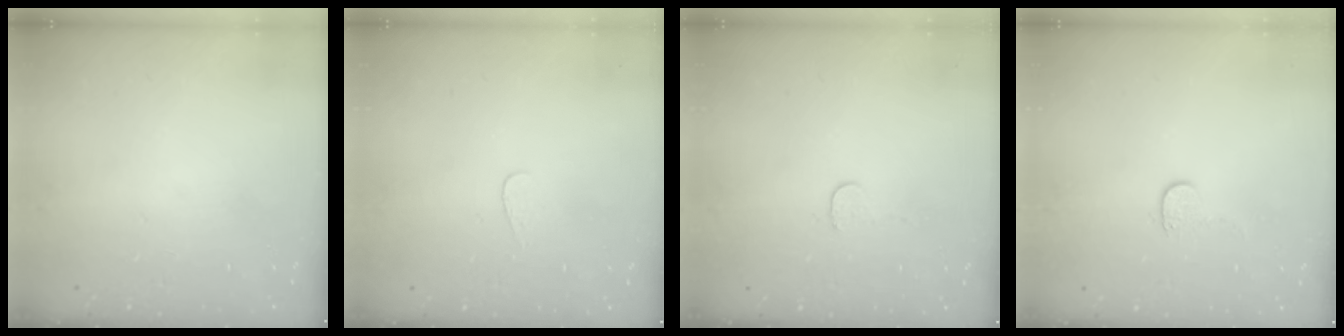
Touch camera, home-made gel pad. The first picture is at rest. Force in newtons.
{"total": 3.5, "press": 3.5, "slide": 0.3}
{"total": 3.4, "press": 3.4, "slide": 0.3}
{"total": 3.9, "press": 3.9, "slide": 0.4}